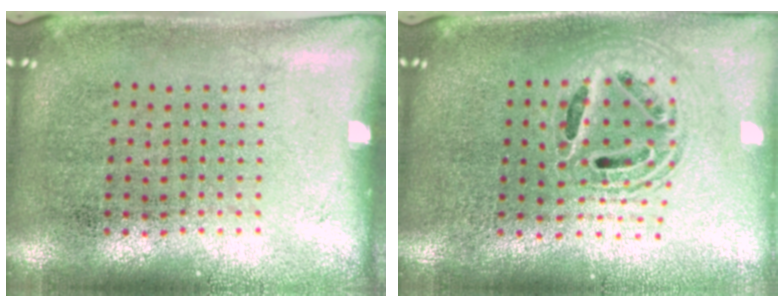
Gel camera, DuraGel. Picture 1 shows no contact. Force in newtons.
{"total": 1.9, "press": 1.6, "slide": 1.1}